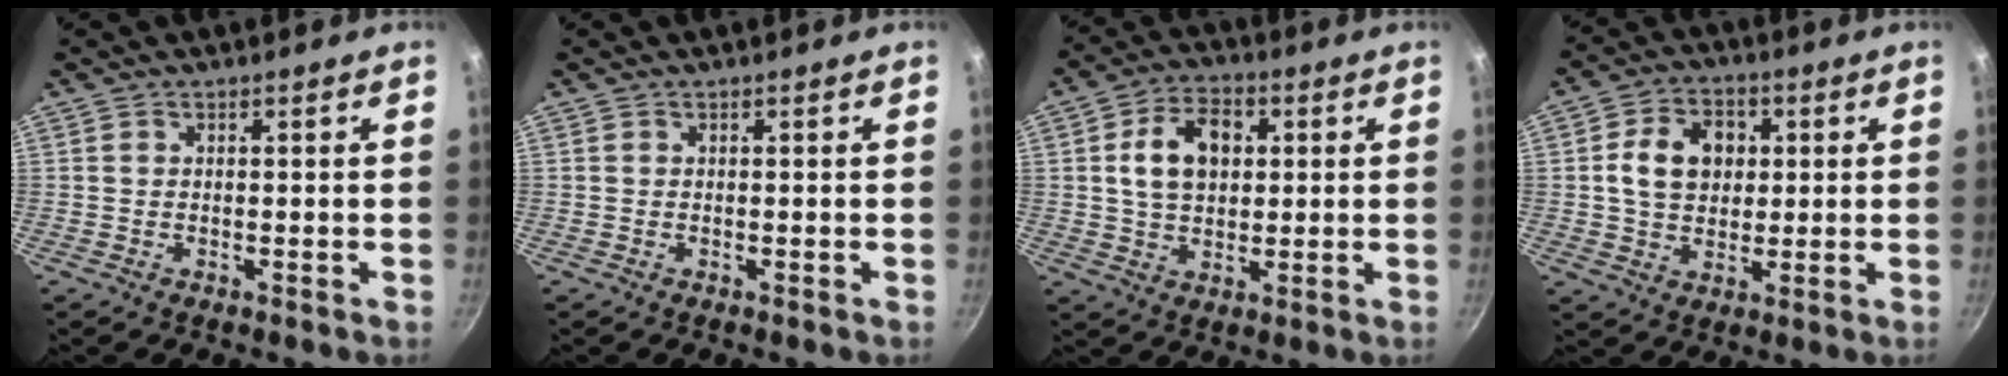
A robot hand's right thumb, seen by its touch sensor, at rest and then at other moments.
{"total": 0.0}
{"total": 10.6, "force": [2.1, 7.3, 7.4], "torque": [-0.106, 0.009, 0.030]}
{"total": 10.2, "force": [1.7, 7.8, 6.2], "torque": [-0.082, 0.008, 0.023]}